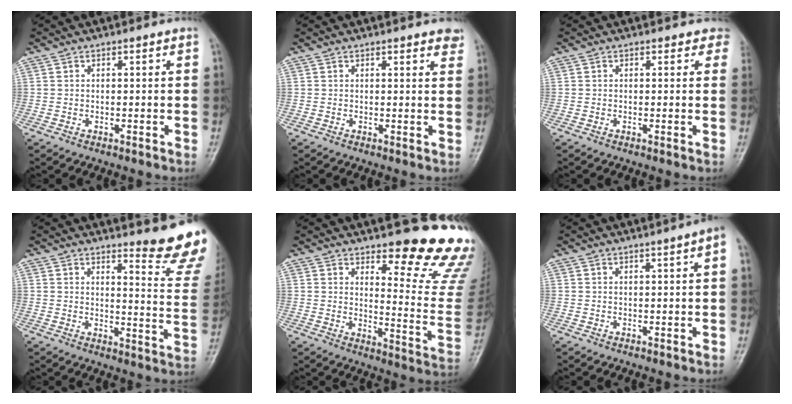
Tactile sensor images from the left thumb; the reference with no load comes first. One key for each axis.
{"total": 3.7, "fx": 2.8, "fy": 1.1, "fz": 2.1, "tx": -0.009, "ty": -0.006, "tz": 0.027}
{"total": 2.2, "fx": 1.6, "fy": 1.5, "fz": 0.5, "tx": 0.022, "ty": -0.005, "tz": -0.002}
{"total": 12.7, "fx": 11.0, "fy": 0.9, "fz": 6.2, "tx": -0.056, "ty": -0.125, "tz": 0.123}
{"total": 17.5, "fx": 13.9, "fy": 4.0, "fz": 9.9, "tx": -0.080, "ty": -0.135, "tz": 0.171}
{"total": 2.7, "fx": 0.9, "fy": -0.1, "fz": 2.5, "tx": -0.038, "ty": 0.007, "tz": 0.013}